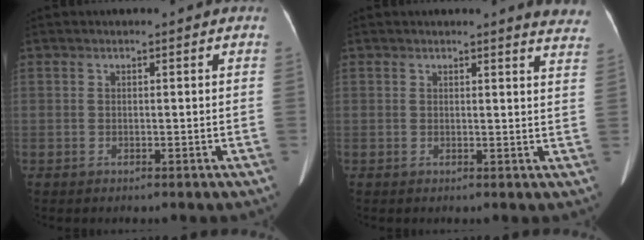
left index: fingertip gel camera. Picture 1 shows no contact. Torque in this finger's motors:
{"motor_torque": [-0.41, -1.72, 0.28, 0.04]}